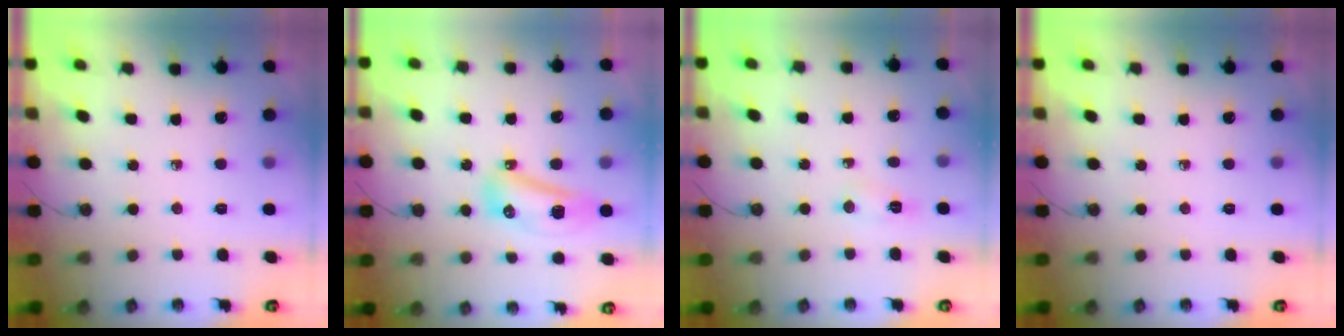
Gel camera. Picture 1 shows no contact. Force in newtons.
{"total": 10.0, "press": 9.9, "slide": 0.9}
{"total": 4.5, "press": 4.5, "slide": 0.5}
{"total": 0.0}